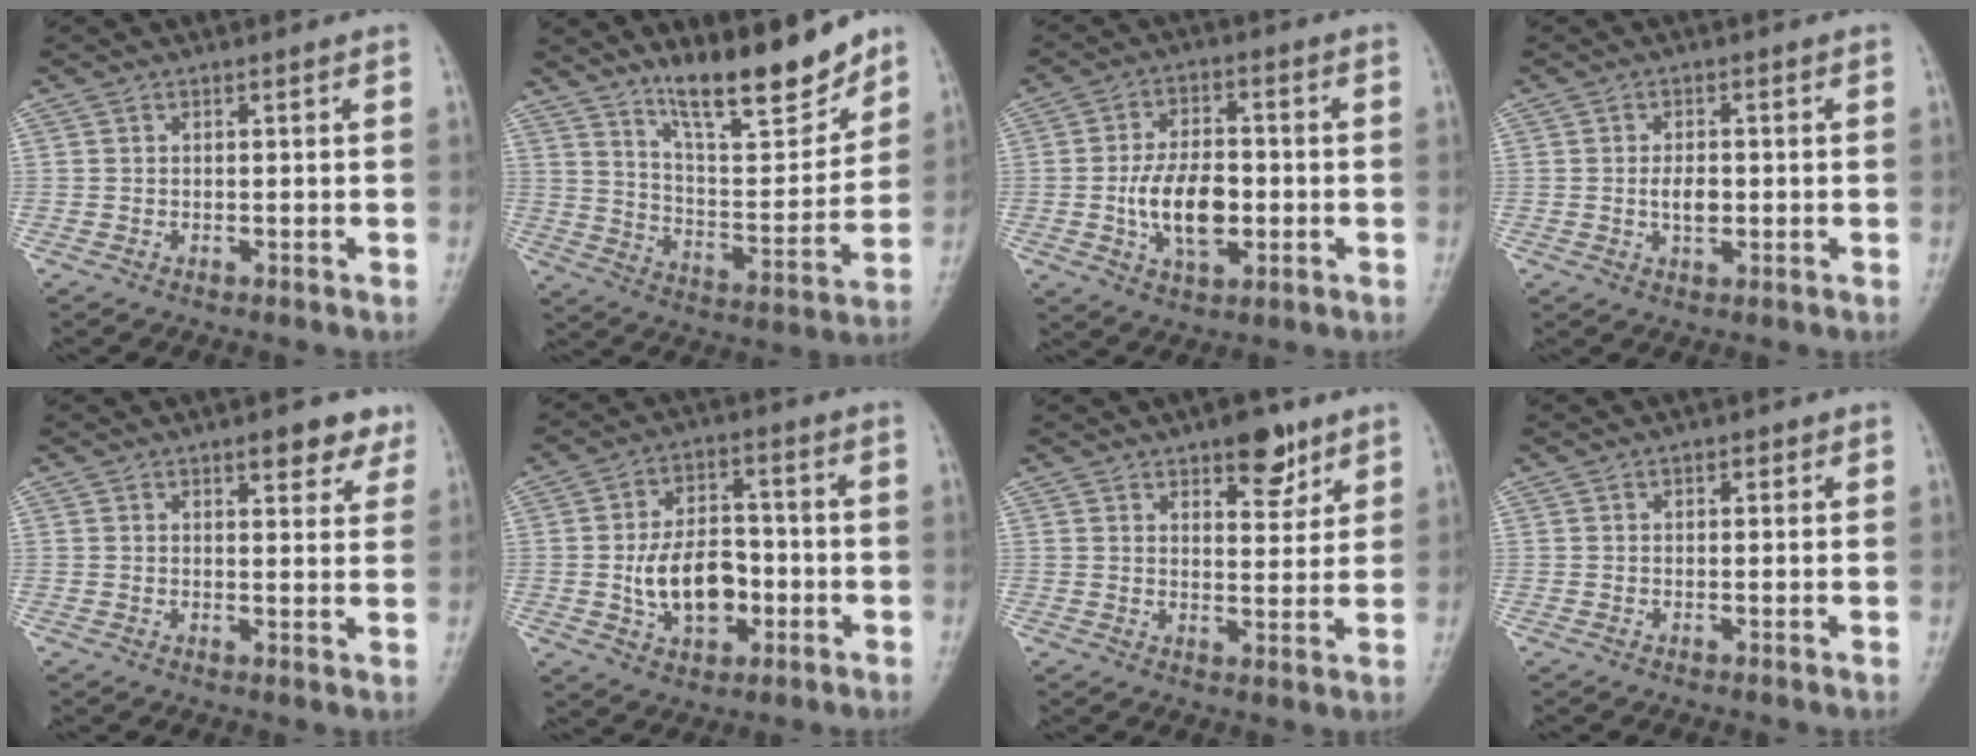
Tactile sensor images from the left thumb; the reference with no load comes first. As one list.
[{"total": 15.6, "force": [11.9, 4.1, 9.2], "torque": [-0.110, -0.085, 0.202]}, {"total": 11.1, "force": [-1.7, 6.3, 9.0], "torque": [-0.139, 0.010, -0.029]}, {"total": 3.7, "force": [-0.3, 2.2, 3.0], "torque": [-0.047, 0.000, -0.005]}, {"total": 5.5, "force": [3.7, 2.4, 3.4], "torque": [-0.014, -0.016, 0.043]}, {"total": 12.0, "force": [-2.2, 7.9, 8.8], "torque": [-0.117, 0.021, -0.034]}, {"total": 7.5, "force": [4.8, 3.5, 4.7], "torque": [-0.036, -0.026, 0.065]}, {"total": 1.3, "force": [0.6, 0.9, 0.8], "torque": [-0.003, 0.001, 0.005]}]